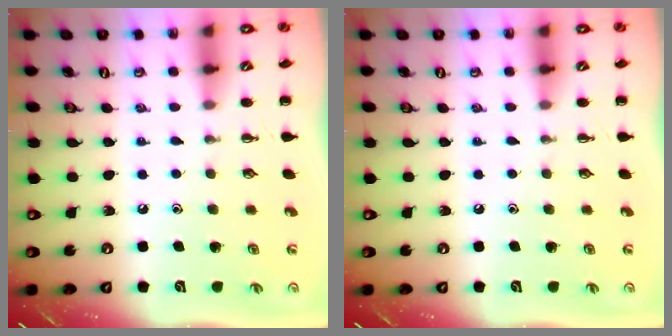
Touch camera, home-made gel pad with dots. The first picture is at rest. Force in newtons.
{"total": 0.0}